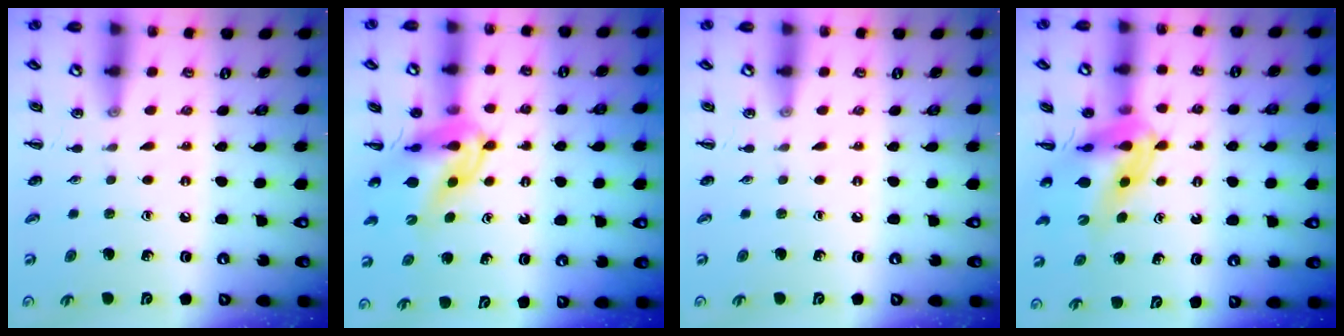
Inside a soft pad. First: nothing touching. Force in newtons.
{"total": 9.9, "press": 9.4, "slide": 3.2}
{"total": 0.0}
{"total": 10.8, "press": 10.3, "slide": 3.3}